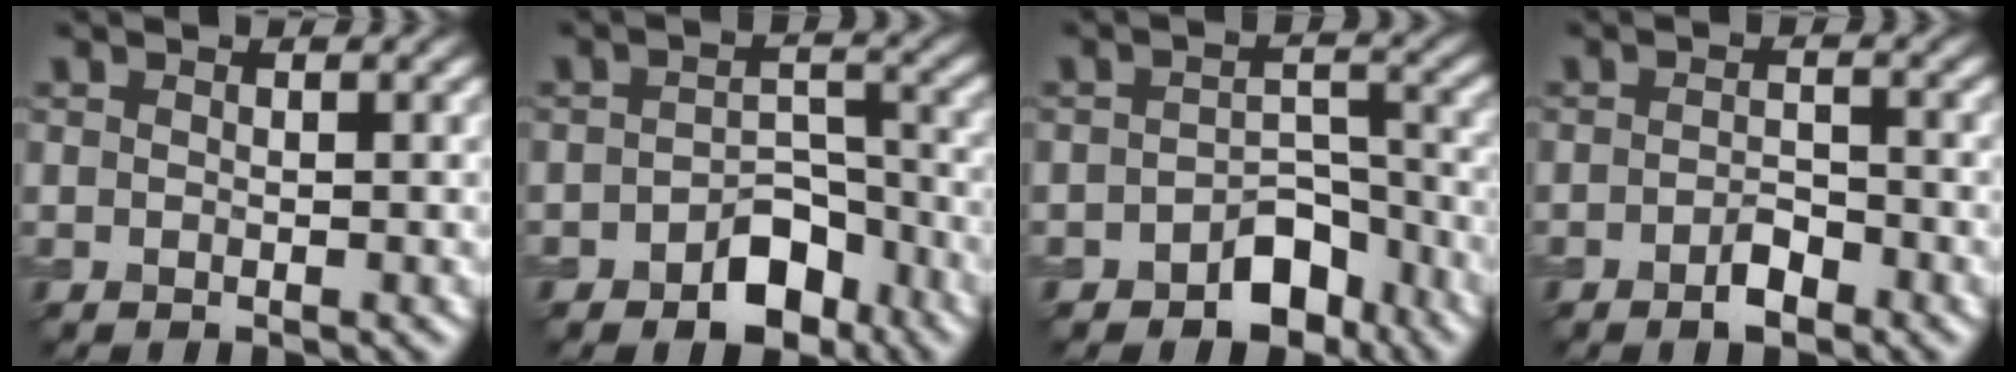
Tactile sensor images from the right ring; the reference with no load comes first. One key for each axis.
{"total": 4.5, "fx": -2.6, "fy": 2.7, "fz": 2.4, "tx": -0.027, "ty": 0.005, "tz": -0.042}
{"total": 4.3, "fx": -2.7, "fy": 2.6, "fz": 2.1, "tx": -0.019, "ty": 0.006, "tz": -0.044}
{"total": 2.1, "fx": -1.3, "fy": 0.8, "fz": 1.3, "tx": -0.021, "ty": 0.003, "tz": -0.025}